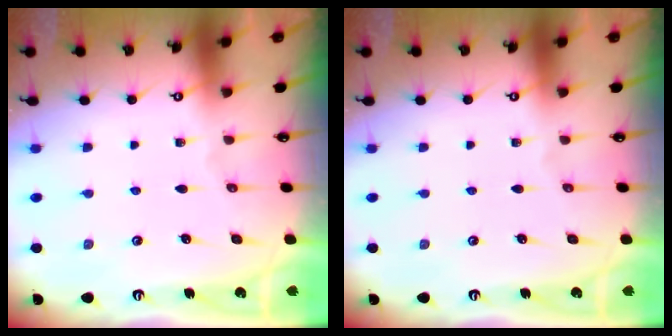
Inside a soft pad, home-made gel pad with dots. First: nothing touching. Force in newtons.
{"total": 0.0}